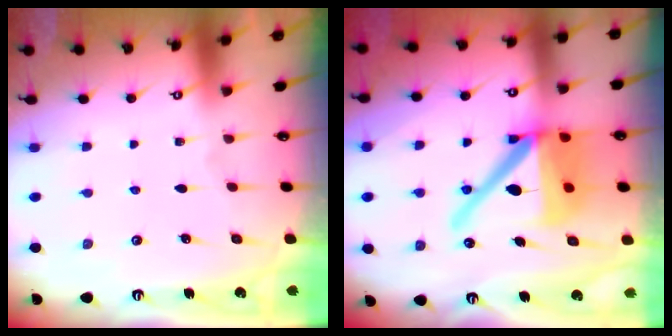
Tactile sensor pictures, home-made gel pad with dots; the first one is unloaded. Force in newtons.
{"total": 19.5, "press": 19.3, "slide": 2.5}